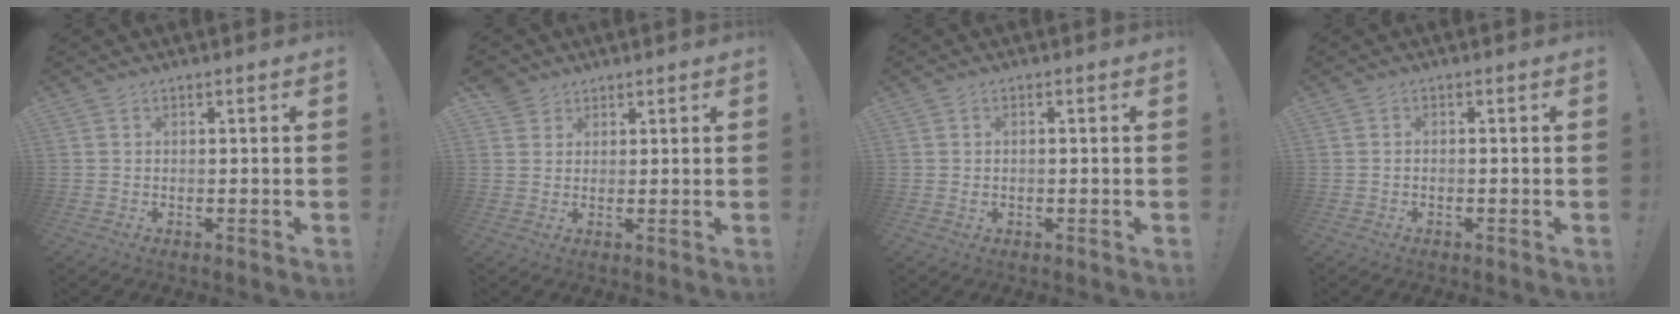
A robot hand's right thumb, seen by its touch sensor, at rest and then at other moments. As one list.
[{"total": 3.9, "force": [2.7, 2.8, 0.4], "torque": [-0.009, -0.012, 0.053]}, {"total": 0.7, "force": [-0.2, 0.2, 0.7], "torque": [-0.005, -0.003, -0.005]}, {"total": 0.5, "force": [-0.4, 0.2, 0.3], "torque": [-0.011, 0.002, -0.007]}]